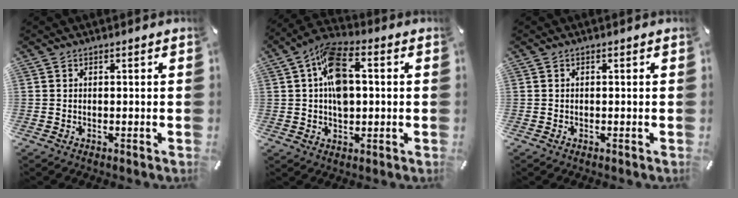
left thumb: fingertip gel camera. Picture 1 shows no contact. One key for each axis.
{"total": 11.3, "fx": 1.6, "fy": 6.9, "fz": 8.8, "tx": -0.154, "ty": 0.006, "tz": 0.029}
{"total": 0.0}